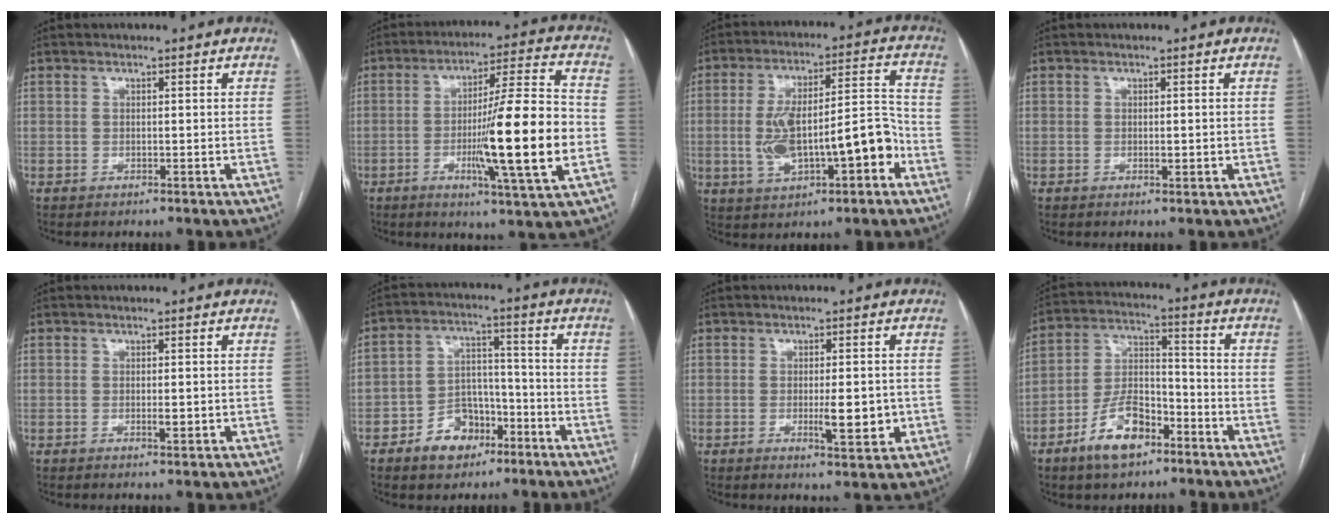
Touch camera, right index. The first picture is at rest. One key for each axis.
{"total": 17.8, "fx": -3.6, "fy": 0.0, "fz": 17.4, "tx": -0.277, "ty": -0.010, "tz": -0.062}
{"total": 15.3, "fx": -3.8, "fy": 4.6, "fz": 14.1, "tx": -0.240, "ty": 0.031, "tz": -0.050}
{"total": 1.2, "fx": -0.1, "fy": 0.4, "fz": 1.1, "tx": -0.016, "ty": -0.002, "tz": -0.001}
{"total": 1.8, "fx": -0.3, "fy": 0.5, "fz": 1.7, "tx": -0.029, "ty": -0.002, "tz": -0.003}
{"total": 8.7, "fx": -4.9, "fy": 5.8, "fz": 4.1, "tx": -0.070, "ty": 0.027, "tz": -0.076}
{"total": 5.8, "fx": -1.1, "fy": 1.4, "fz": 5.5, "tx": -0.084, "ty": -0.006, "tz": -0.012}
{"total": 10.8, "fx": -6.3, "fy": 5.1, "fz": 7.1, "tx": -0.145, "ty": 0.016, "tz": -0.112}